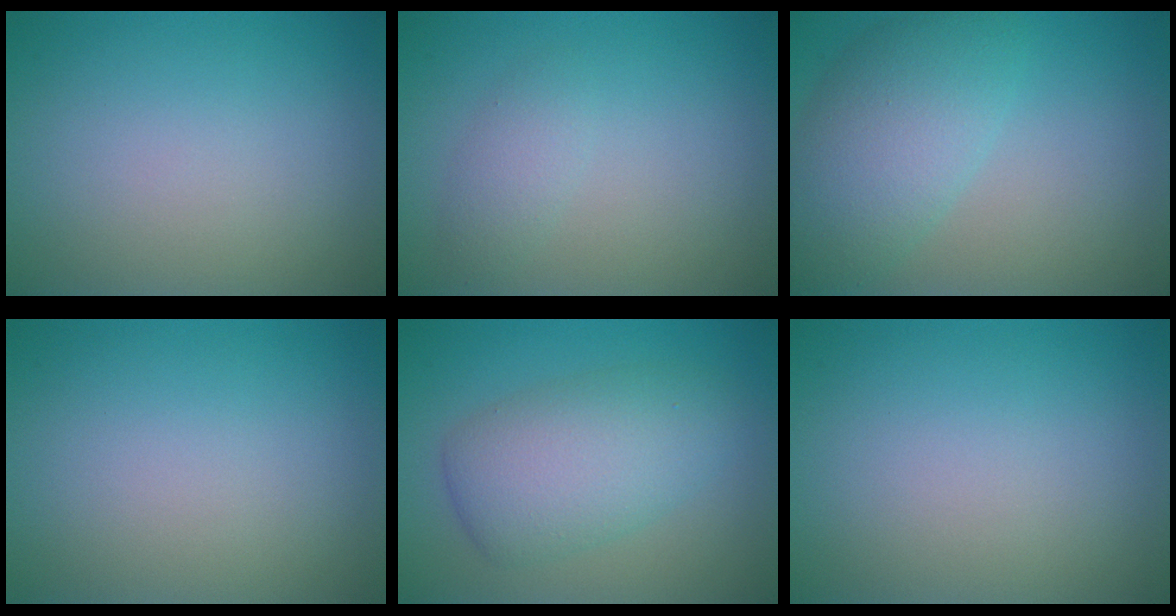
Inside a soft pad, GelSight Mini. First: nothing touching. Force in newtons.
{"total": 1.6, "press": 1.6, "slide": 0.1}
{"total": 6.4, "press": 6.4, "slide": 0.3}
{"total": 0.0}
{"total": 5.8, "press": 5.8, "slide": 0.1}
{"total": 0.0}